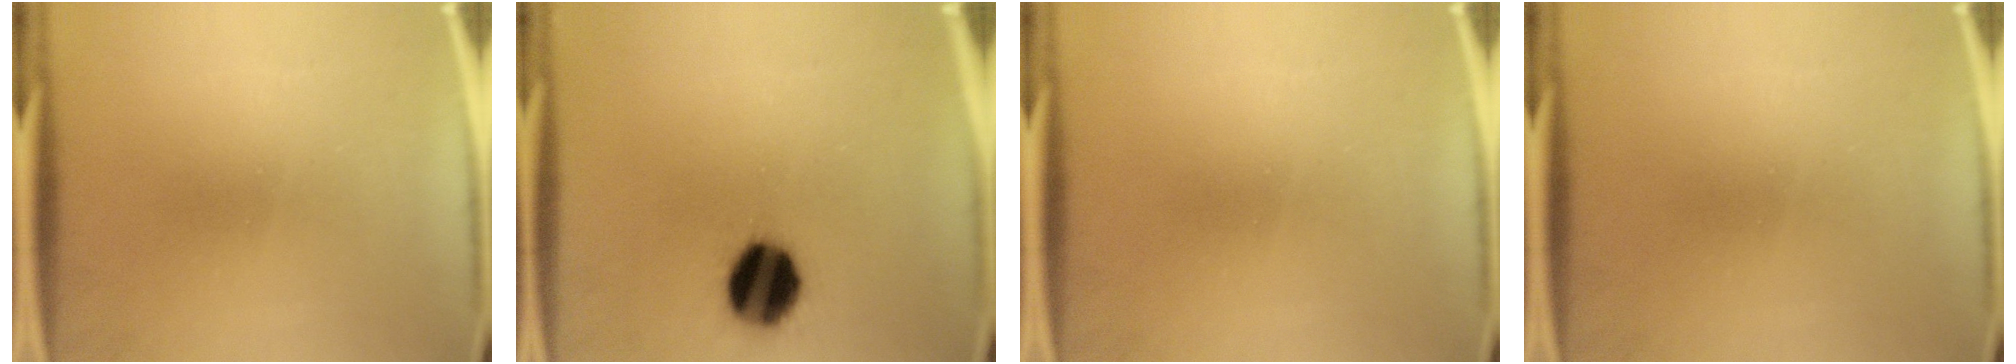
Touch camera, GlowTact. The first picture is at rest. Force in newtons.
{"total": 14.3}
{"total": 0.0}
{"total": 0.0}